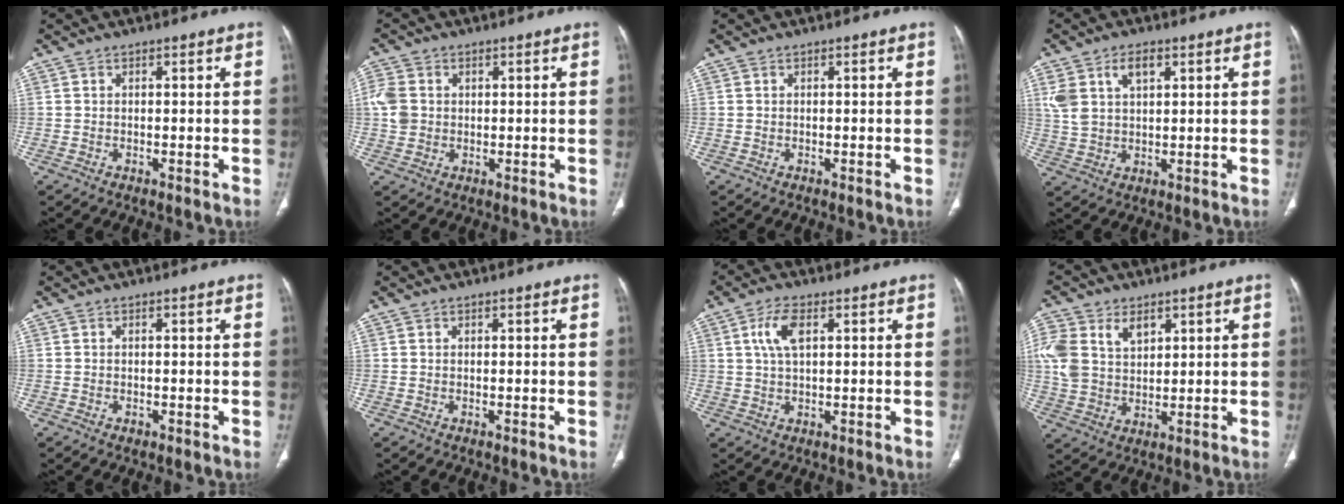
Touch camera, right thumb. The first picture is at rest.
{"total": 5.6, "force": [0.8, 4.6, 3.0], "torque": [-0.065, 0.003, 0.014]}
{"total": 0.0}
{"total": 7.7, "force": [3.4, 4.4, 5.3], "torque": [-0.102, -0.002, 0.070]}
{"total": 0.6, "force": [-0.3, 0.4, 0.4], "torque": [-0.006, 0.000, -0.003]}
{"total": 0.0}
{"total": 5.6, "force": [1.7, 2.8, 4.5], "torque": [-0.093, 0.006, 0.032]}
{"total": 14.1, "force": [5.1, 9.9, 8.6], "torque": [-0.191, -0.001, 0.104]}